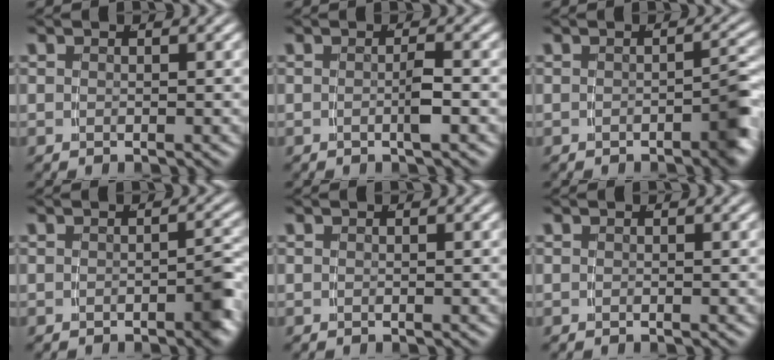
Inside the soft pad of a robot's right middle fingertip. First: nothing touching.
{"total": 1.4, "force": [-0.6, -0.5, 1.1], "torque": [-0.013, -0.003, -0.008]}
{"total": 2.7, "force": [-1.3, 0.6, 2.3], "torque": [-0.026, -0.001, -0.021]}
{"total": 2.1, "force": [-1.0, 0.4, 1.7], "torque": [-0.021, 0.000, -0.019]}
{"total": 0.0}
{"total": 0.0}